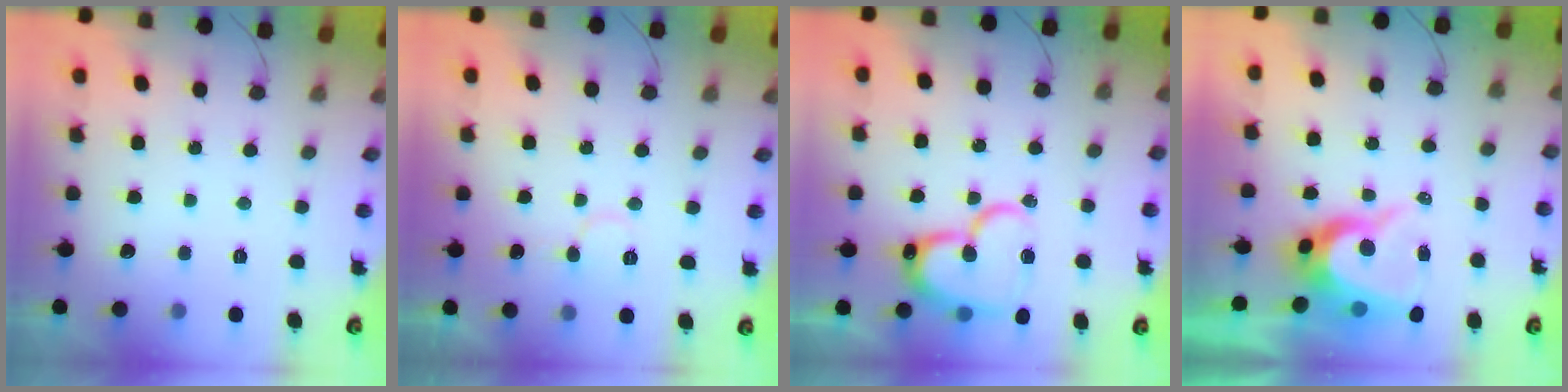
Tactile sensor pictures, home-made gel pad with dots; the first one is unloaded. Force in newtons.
{"total": 6.3, "press": 6.2, "slide": 0.6}
{"total": 19.0, "press": 18.9, "slide": 2.0}
{"total": 10.3, "press": 10.3, "slide": 0.9}